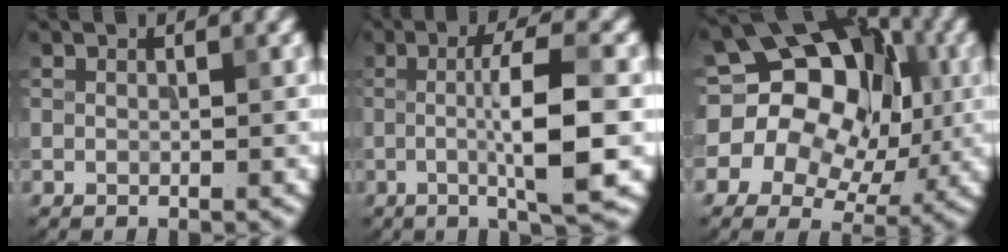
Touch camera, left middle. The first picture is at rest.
{"total": 7.2, "force": [-0.7, 1.2, 7.1], "torque": [-0.112, 0.004, -0.016]}
{"total": 15.0, "force": [1.7, 11.9, 8.9], "torque": [-0.122, 0.031, -0.003]}